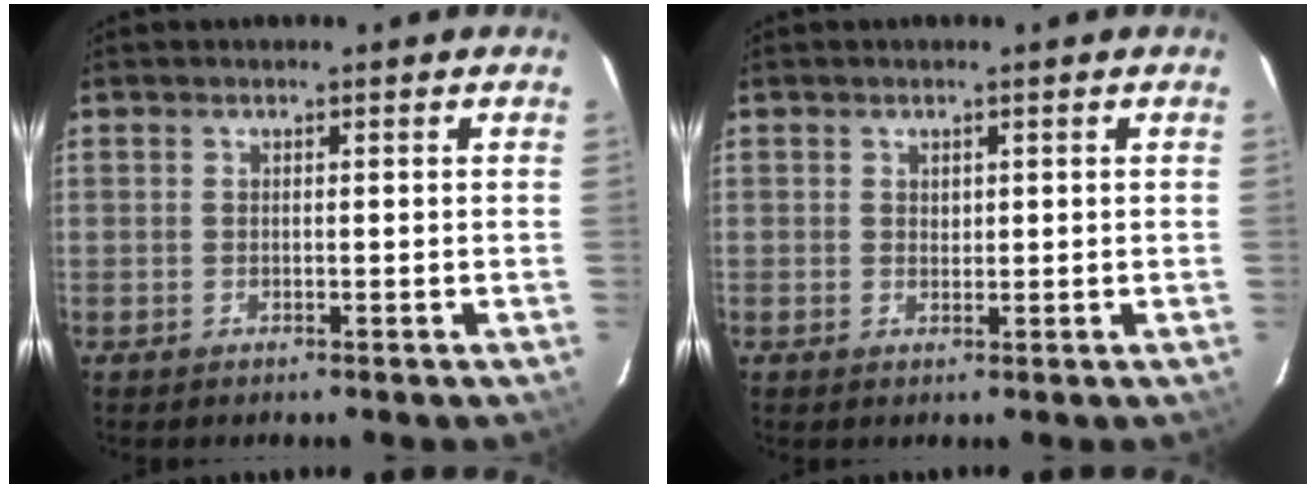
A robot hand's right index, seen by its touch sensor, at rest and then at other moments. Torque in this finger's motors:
{"motor_torque": [-0.14, 0.24, -0.09, 0.01]}